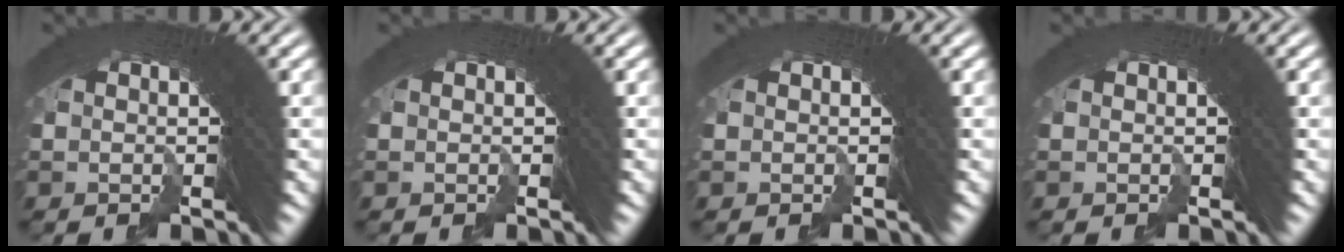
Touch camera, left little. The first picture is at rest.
{"total": 0.0}
{"total": 0.0}
{"total": 0.0}